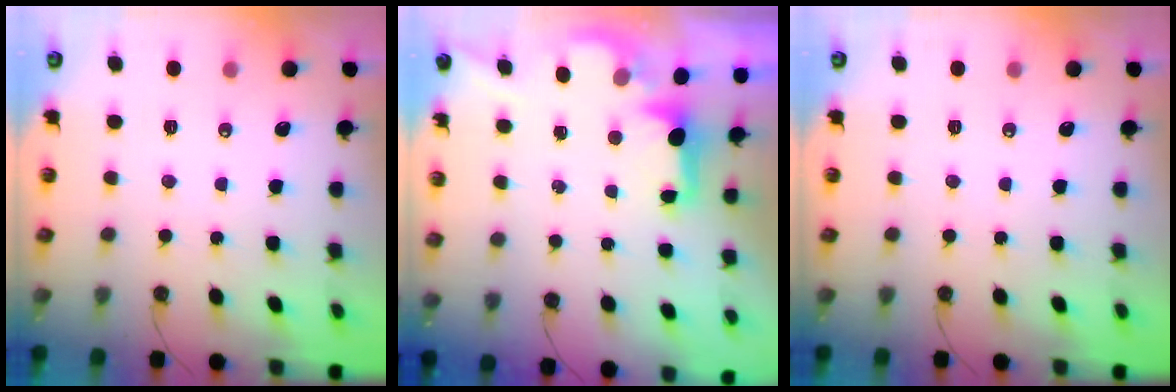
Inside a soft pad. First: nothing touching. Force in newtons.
{"total": 2.1, "press": 1.9, "slide": 0.8}
{"total": 0.0}